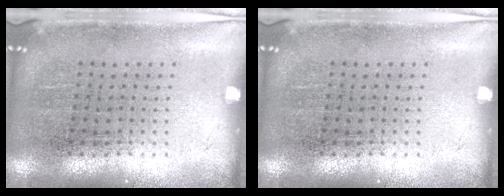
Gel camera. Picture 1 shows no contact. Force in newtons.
{"total": 0.0}